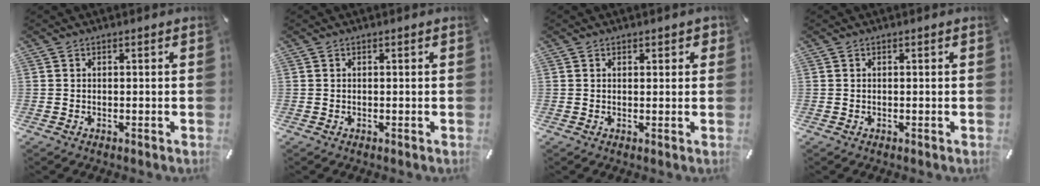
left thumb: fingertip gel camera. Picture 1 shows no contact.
{"total": 0.0}
{"total": 1.3, "force": [0.7, 1.0, 0.6], "torque": [-0.004, 0.002, 0.009]}
{"total": 0.0}